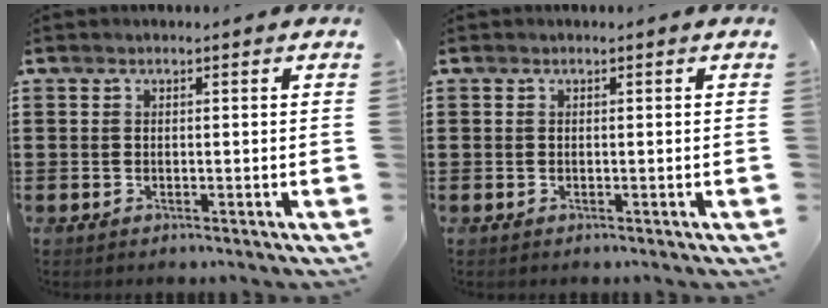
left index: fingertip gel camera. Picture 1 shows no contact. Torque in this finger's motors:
{"motor_torque": [0.00, 0.00, 0.00, 0.00]}